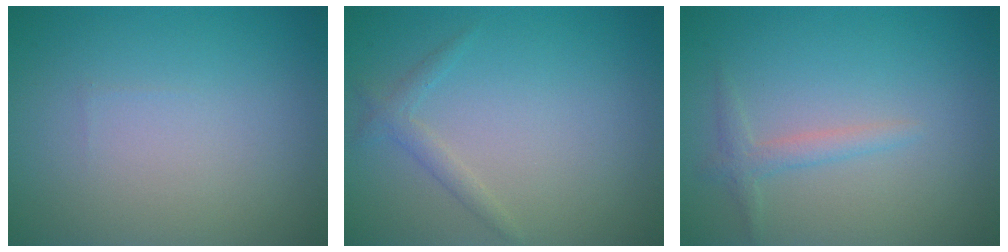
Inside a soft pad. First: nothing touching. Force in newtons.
{"total": 1.3, "press": 1.3, "slide": 0.1}
{"total": 1.5, "press": 1.5, "slide": 0.1}